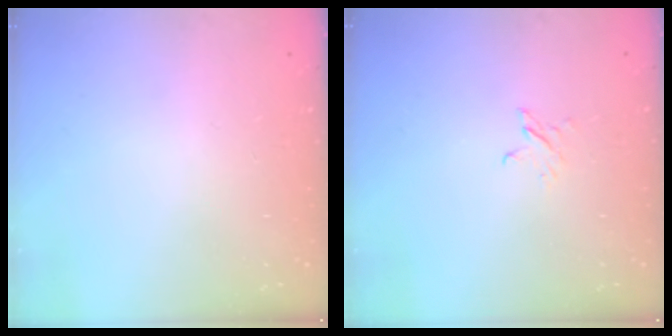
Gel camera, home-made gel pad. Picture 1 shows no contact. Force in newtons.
{"total": 2.4, "press": 2.4, "slide": 0.3}